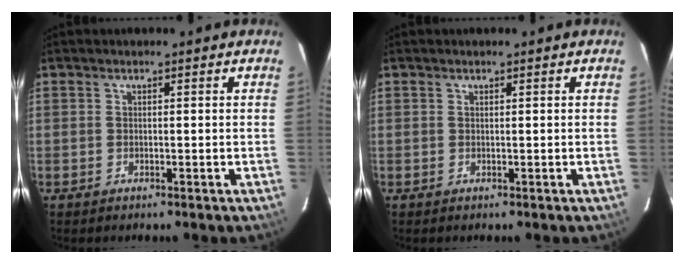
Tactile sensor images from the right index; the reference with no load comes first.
{"total": 0.0}